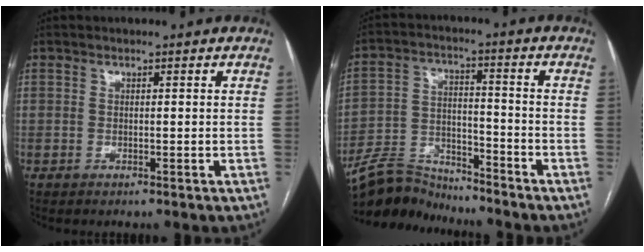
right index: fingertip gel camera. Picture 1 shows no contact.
{"total": 8.7, "force": [-8.5, 1.6, 0.2], "torque": [-0.007, 0.010, -0.160]}